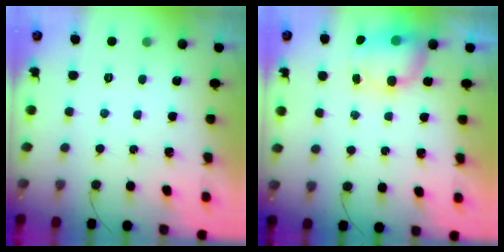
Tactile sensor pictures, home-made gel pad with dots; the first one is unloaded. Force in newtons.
{"total": 11.7, "press": 8.8, "slide": 7.7}